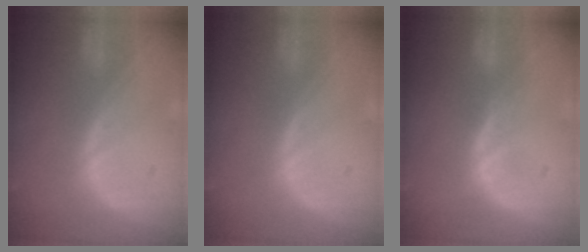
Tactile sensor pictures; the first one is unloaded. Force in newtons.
{"total": 0.0}
{"total": 1.1, "press": 1.1, "slide": 0.1}